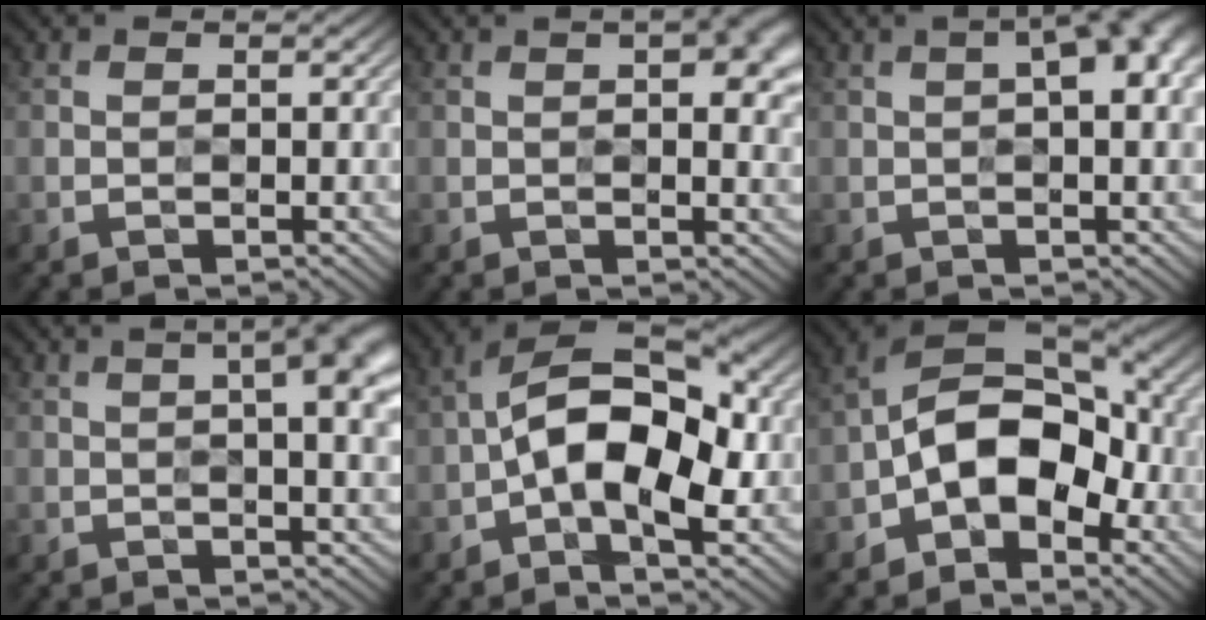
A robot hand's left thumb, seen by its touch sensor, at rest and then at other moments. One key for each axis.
{"total": 5.0, "fx": 1.5, "fy": 1.7, "fz": 4.5, "tx": -0.047, "ty": 0.012, "tz": 0.012}
{"total": 4.7, "fx": 1.2, "fy": 1.5, "fz": 4.3, "tx": -0.052, "ty": 0.017, "tz": 0.005}
{"total": 7.2, "fx": 2.4, "fy": 1.9, "fz": 6.5, "tx": -0.062, "ty": 0.020, "tz": 0.019}
{"total": 11.9, "fx": -1.2, "fy": 6.2, "fz": 10.1, "tx": -0.171, "ty": 0.023, "tz": -0.033}
{"total": 11.5, "fx": -3.1, "fy": 7.0, "fz": 8.6, "tx": -0.144, "ty": 0.005, "tz": -0.071}